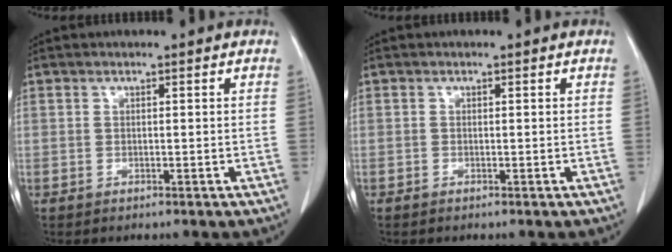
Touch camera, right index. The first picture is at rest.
{"total": 0.0}